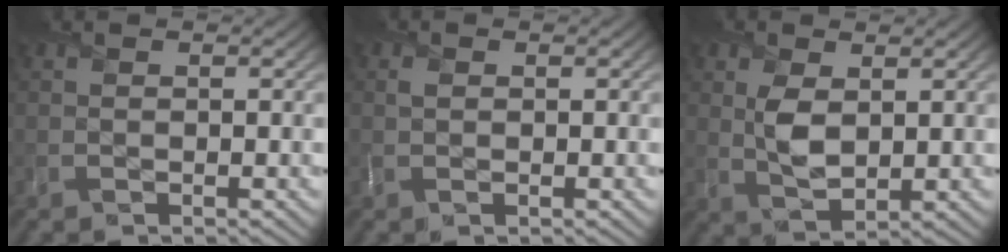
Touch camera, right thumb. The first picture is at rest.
{"total": 0.8, "force": [0.1, 0.7, 0.4], "torque": [-0.011, -0.001, 0.001]}
{"total": 4.1, "force": [0.9, 2.5, 3.2], "torque": [-0.071, -0.006, 0.021]}